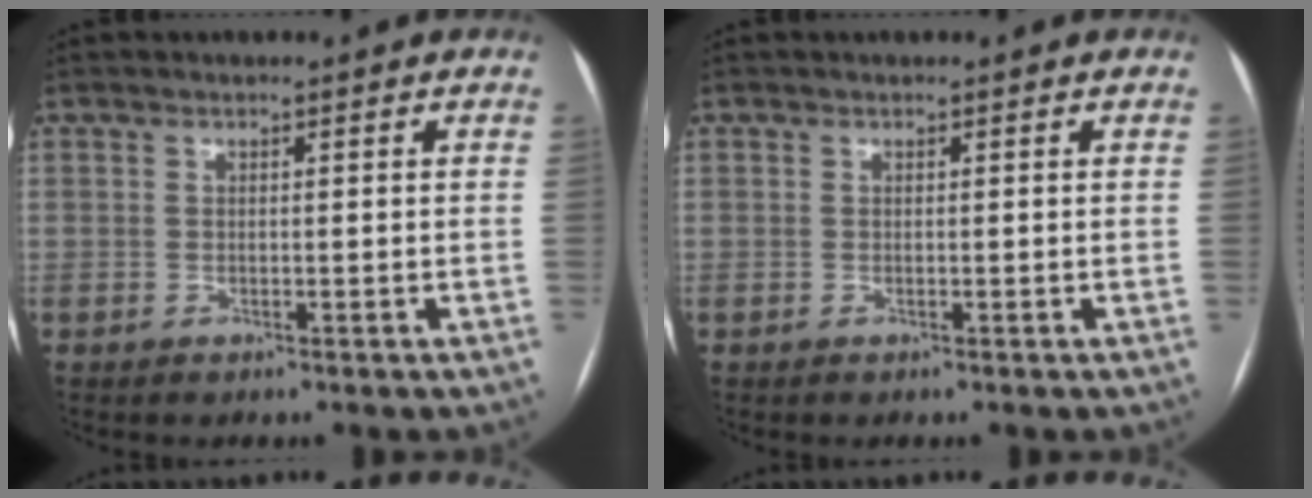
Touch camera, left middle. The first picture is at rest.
{"total": 0.0}